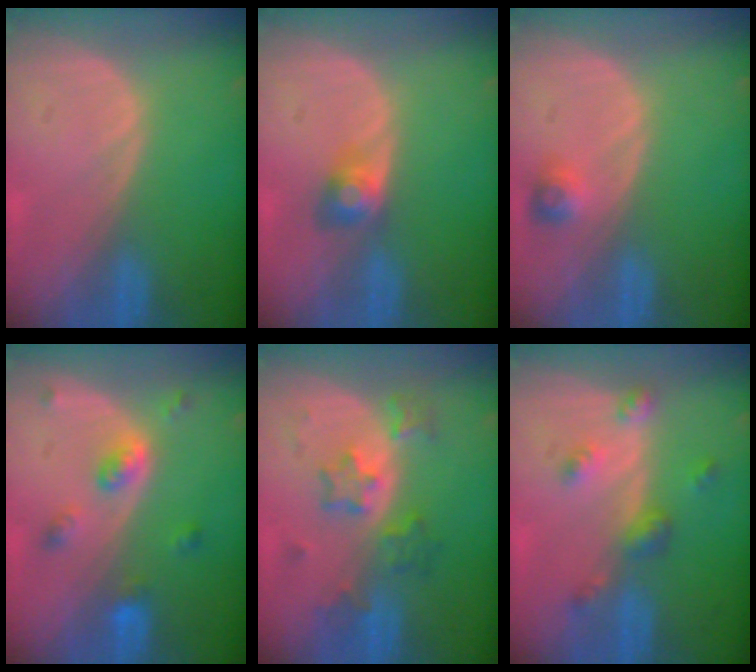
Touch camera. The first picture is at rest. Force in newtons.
{"total": 2.9, "press": 2.8, "slide": 0.1}
{"total": 2.5, "press": 2.3, "slide": 1.0}
{"total": 5.2, "press": 4.5, "slide": 2.8}
{"total": 6.1, "press": 5.9, "slide": 1.7}
{"total": 4.8, "press": 4.3, "slide": 2.3}